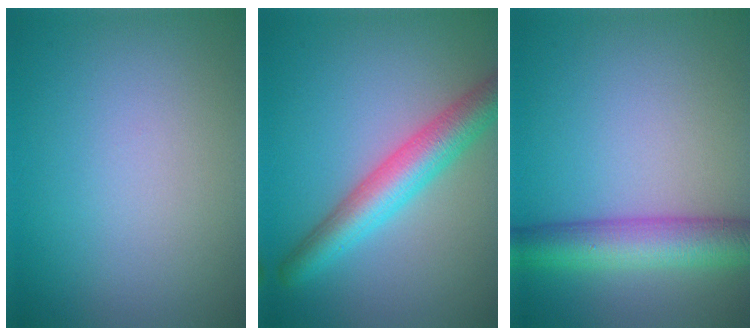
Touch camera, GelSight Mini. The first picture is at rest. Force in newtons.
{"total": 5.2, "press": 5.1, "slide": 0.2}
{"total": 5.8, "press": 5.8, "slide": 0.3}